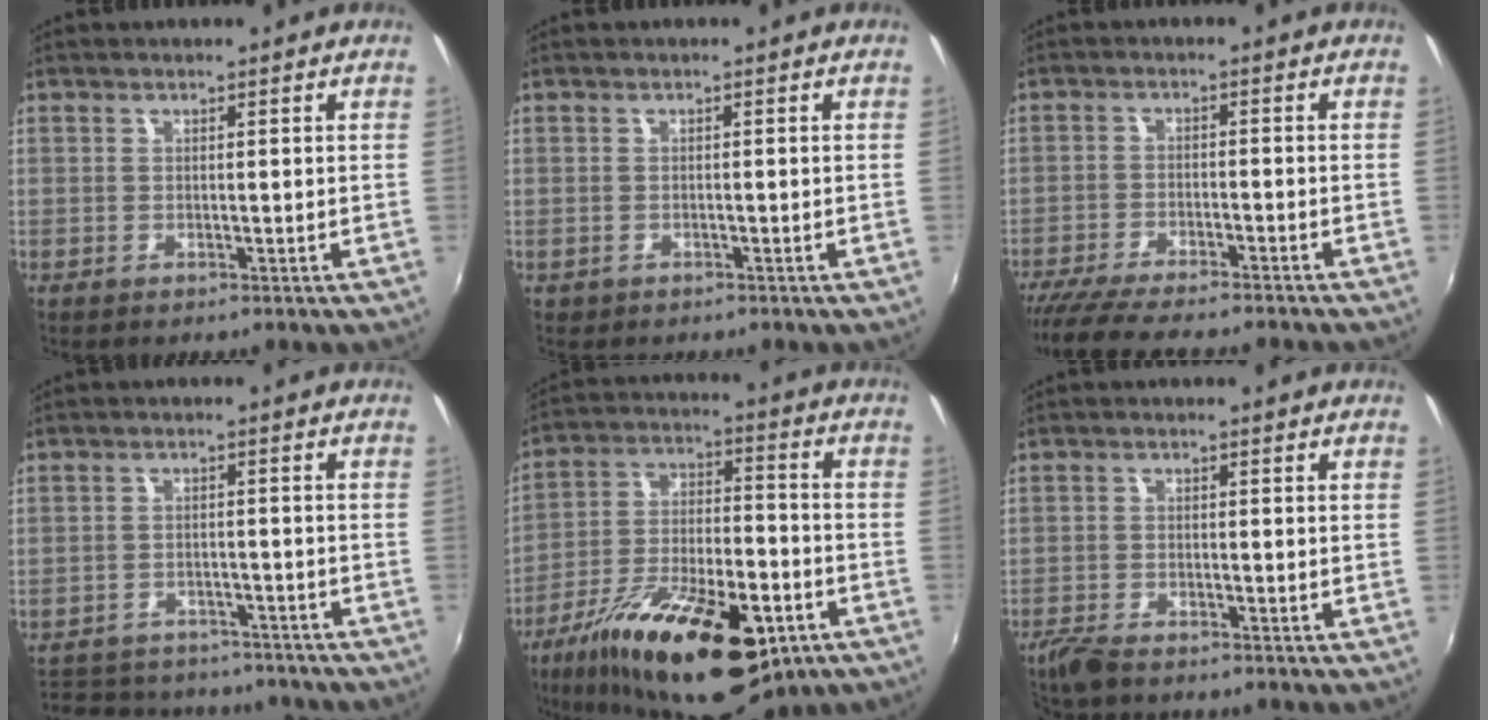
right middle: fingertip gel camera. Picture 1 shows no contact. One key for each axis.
{"total": 1.1, "fx": -0.6, "fy": 0.9, "fz": 0.2, "tx": -0.008, "ty": -0.003, "tz": -0.007}
{"total": 12.1, "fx": -10.6, "fy": 1.1, "fz": 5.6, "tx": -0.120, "ty": -0.033, "tz": -0.171}
{"total": 17.9, "fx": -15.1, "fy": 7.0, "fz": 6.6, "tx": -0.143, "ty": 0.008, "tz": -0.199}
{"total": 25.1, "fx": -14.0, "fy": 9.9, "fz": 18.4, "tx": -0.327, "ty": -0.036, "tz": -0.214}
{"total": 4.0, "fx": -3.6, "fy": 1.0, "fz": 1.5, "tx": -0.047, "ty": -0.013, "tz": -0.074}